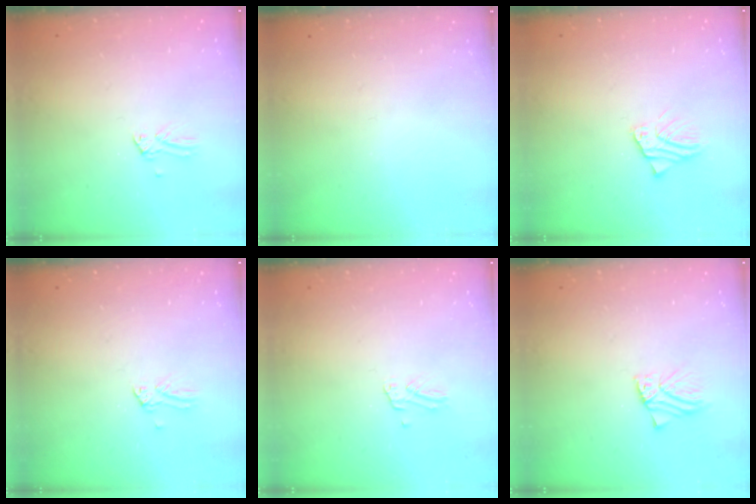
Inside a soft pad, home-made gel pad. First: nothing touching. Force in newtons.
{"total": 0.0}
{"total": 2.8, "press": 2.8, "slide": 0.2}
{"total": 0.0}
{"total": 1.2, "press": 1.2, "slide": 0.1}
{"total": 2.1, "press": 2.1, "slide": 0.2}